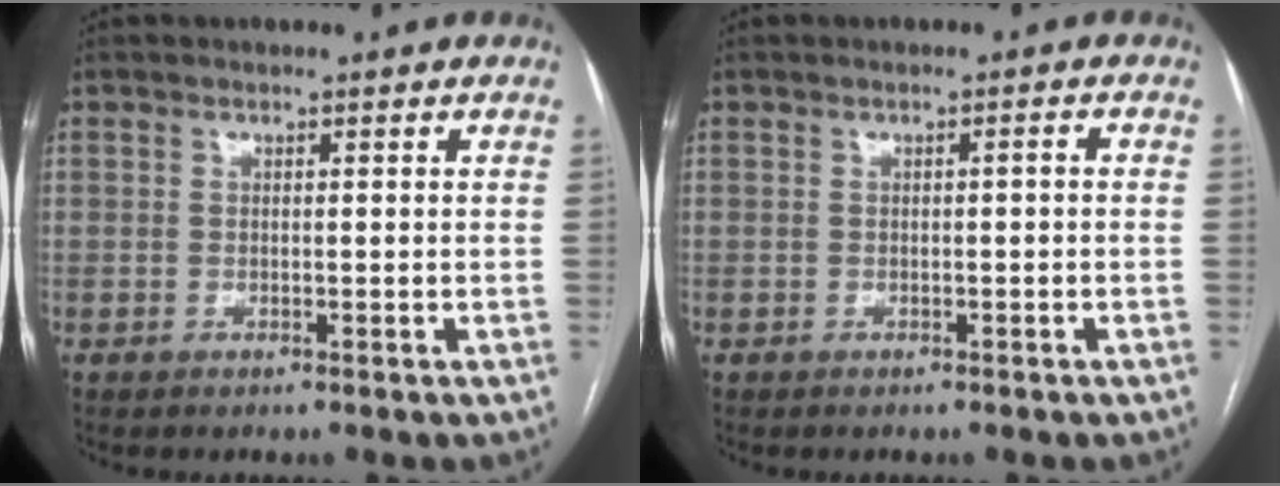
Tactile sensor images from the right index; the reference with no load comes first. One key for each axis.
{"total": 0.8, "fx": 0.0, "fy": 0.1, "fz": 0.8, "tx": -0.011, "ty": 0.002, "tz": 0.001}